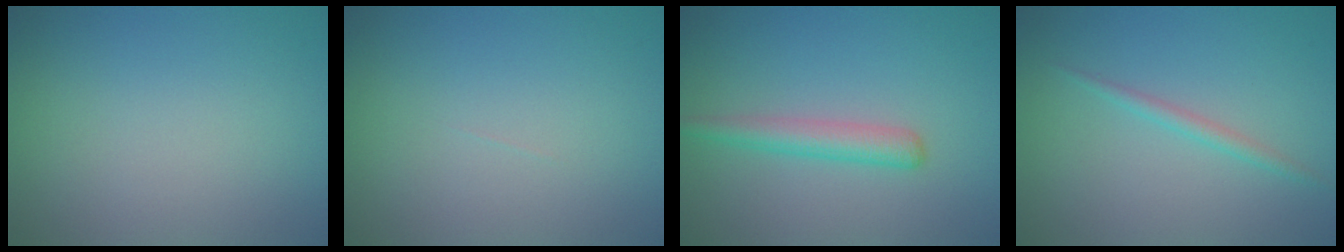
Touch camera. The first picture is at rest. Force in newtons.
{"total": 0.0}
{"total": 2.5, "press": 2.5, "slide": 0.1}
{"total": 1.2, "press": 1.2, "slide": 0.1}